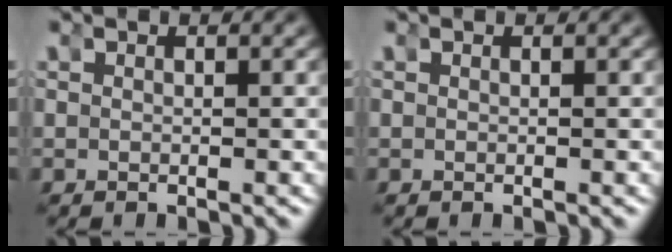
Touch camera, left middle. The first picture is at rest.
{"total": 0.0}